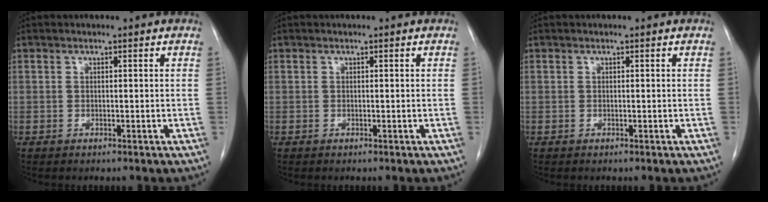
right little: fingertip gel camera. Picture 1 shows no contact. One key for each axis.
{"total": 0.0}
{"total": 0.0}